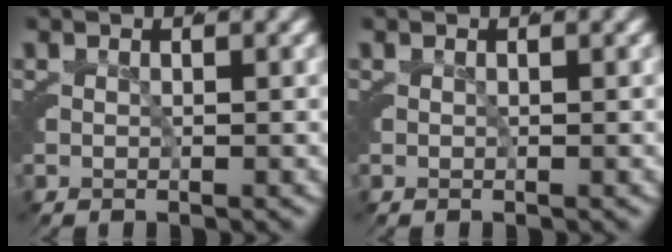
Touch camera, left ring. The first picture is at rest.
{"total": 0.0}